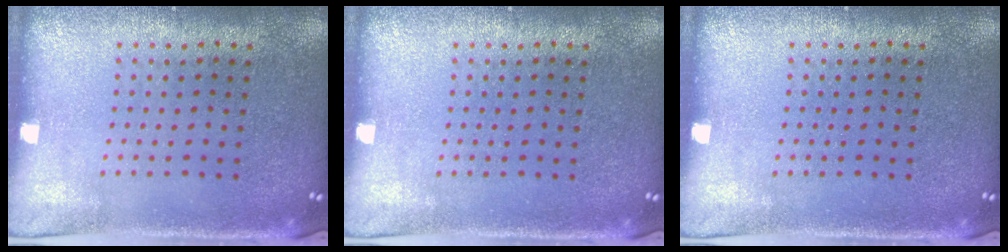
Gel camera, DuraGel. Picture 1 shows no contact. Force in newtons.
{"total": 0.0}
{"total": 0.0}